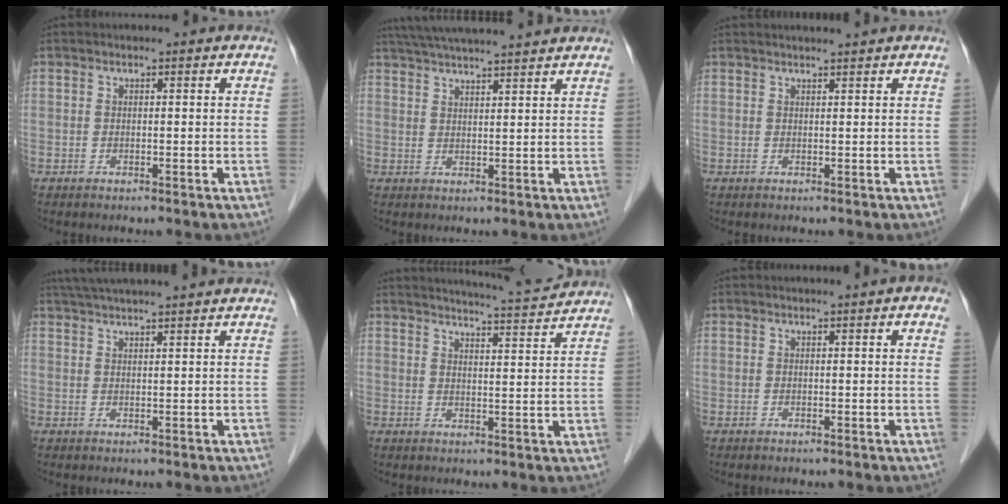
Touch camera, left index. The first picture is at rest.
{"total": 13.6, "force": [12.2, 0.1, 5.8], "torque": [-0.105, 0.036, 0.179]}
{"total": 2.7, "force": [2.5, -0.6, 0.9], "torque": [-0.008, 0.012, 0.038]}
{"total": 11.0, "force": [9.8, -0.3, 5.0], "torque": [-0.084, 0.039, 0.139]}
{"total": 10.5, "force": [10.2, -0.4, 2.7], "torque": [-0.051, 0.001, 0.133]}
{"total": 3.5, "force": [2.3, 0.2, 2.7], "torque": [-0.030, 0.016, 0.026]}